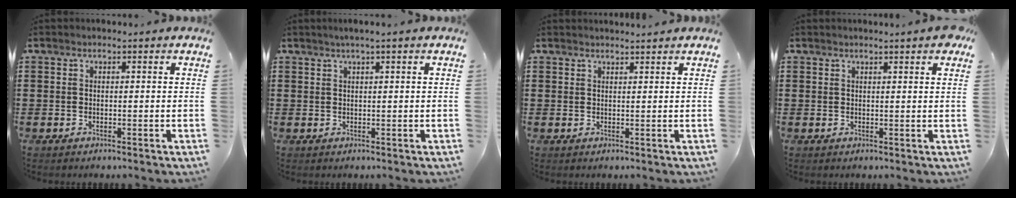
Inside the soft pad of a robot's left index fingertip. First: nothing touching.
{"total": 1.2, "force": [0.7, -0.1, 1.0], "torque": [-0.018, 0.000, 0.012]}
{"total": 1.1, "force": [1.1, -0.1, 0.0], "torque": [-0.003, -0.002, 0.021]}
{"total": 2.0, "force": [1.5, -0.1, 1.2], "torque": [-0.018, -0.004, 0.027]}